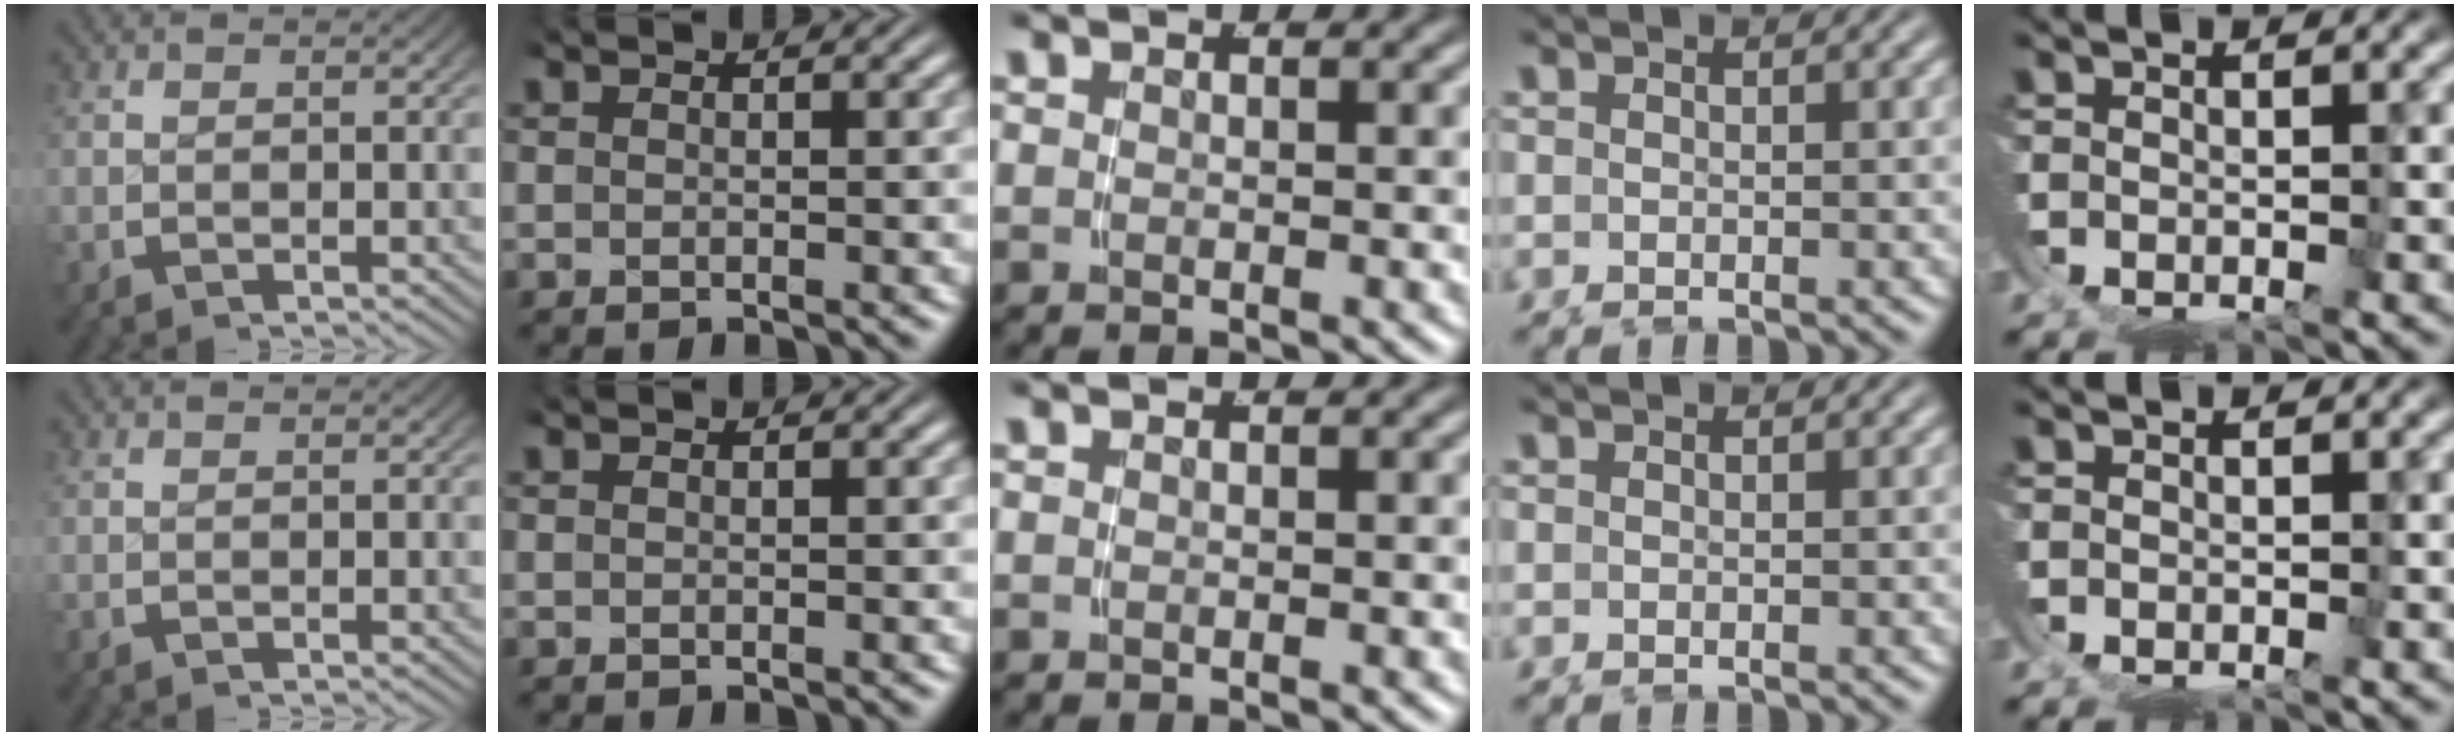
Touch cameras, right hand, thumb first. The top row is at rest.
{}